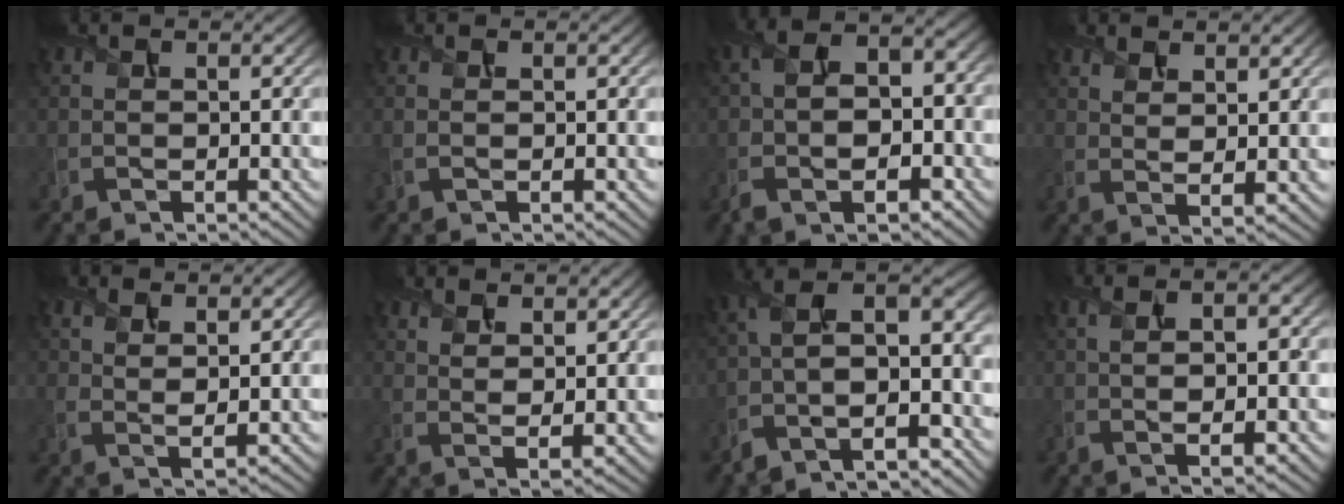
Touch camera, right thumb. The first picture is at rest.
{"total": 0.8, "force": [0.0, 0.4, 0.7], "torque": [-0.022, -0.001, 0.000]}
{"total": 9.2, "force": [-2.7, 5.0, 7.2], "torque": [-0.153, -0.017, -0.044]}
{"total": 3.5, "force": [2.4, 1.0, 2.4], "torque": [-0.053, -0.005, 0.051]}
{"total": 3.0, "force": [1.8, 1.0, 2.2], "torque": [-0.053, -0.006, 0.039]}
{"total": 5.1, "force": [3.7, 1.4, 3.2], "torque": [-0.060, -0.012, 0.069]}
{"total": 11.6, "force": [-4.4, 4.7, 9.7], "torque": [-0.201, -0.003, -0.079]}
{"total": 5.7, "force": [0.1, 1.6, 5.5], "torque": [-0.095, 0.002, 0.005]}